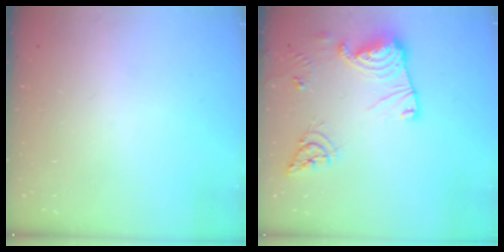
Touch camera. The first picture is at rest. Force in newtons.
{"total": 17.7, "press": 17.6, "slide": 1.8}